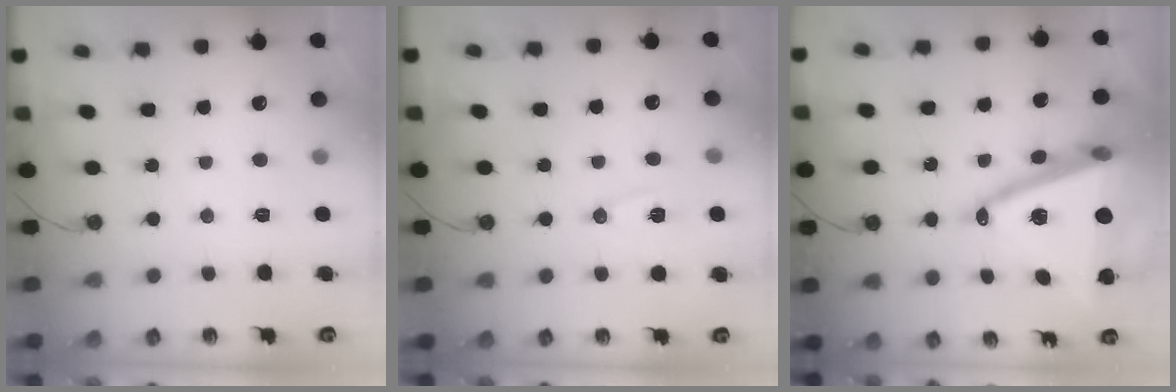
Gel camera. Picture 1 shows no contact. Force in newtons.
{"total": 7.1, "press": 6.3, "slide": 3.2}
{"total": 22.0, "press": 21.7, "slide": 3.7}